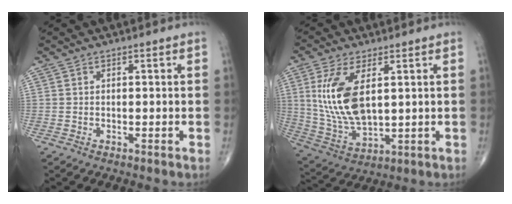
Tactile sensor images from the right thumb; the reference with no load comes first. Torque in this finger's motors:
{"motor_torque": [-0.45, 1.30, 1.17, 0.43, 0.17]}